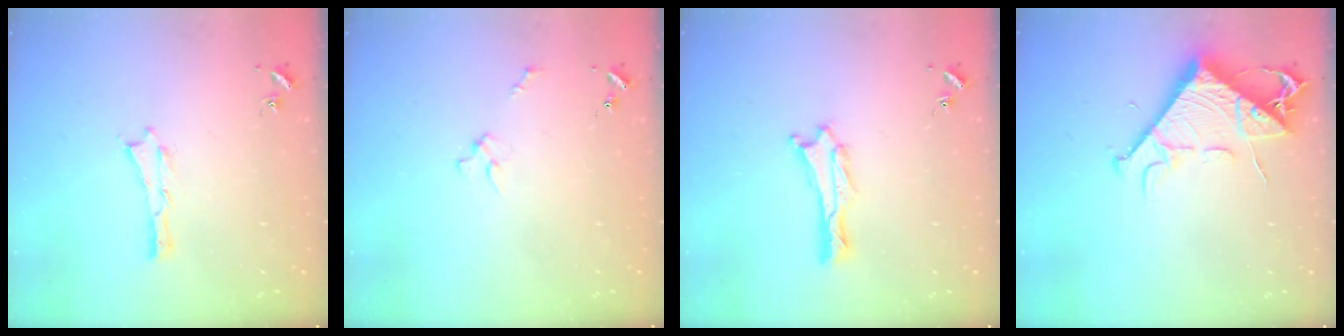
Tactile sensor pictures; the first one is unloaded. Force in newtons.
{"total": 2.0, "press": 2.0, "slide": 0.2}
{"total": 0.0}
{"total": 9.2, "press": 9.1, "slide": 1.2}